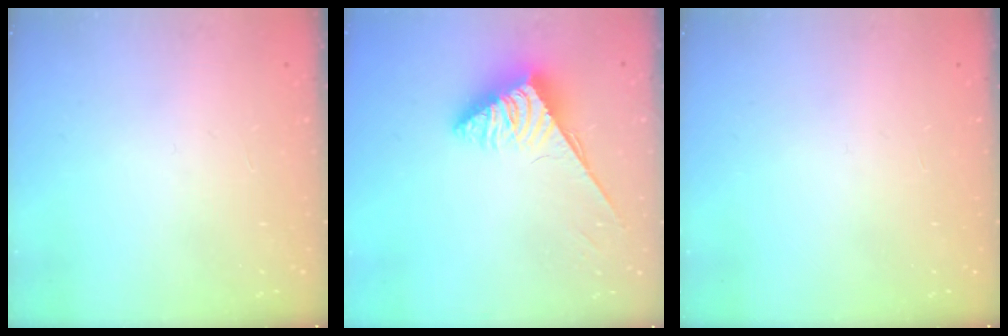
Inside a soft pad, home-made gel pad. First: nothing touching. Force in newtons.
{"total": 3.8, "press": 3.7, "slide": 0.6}
{"total": 0.0}